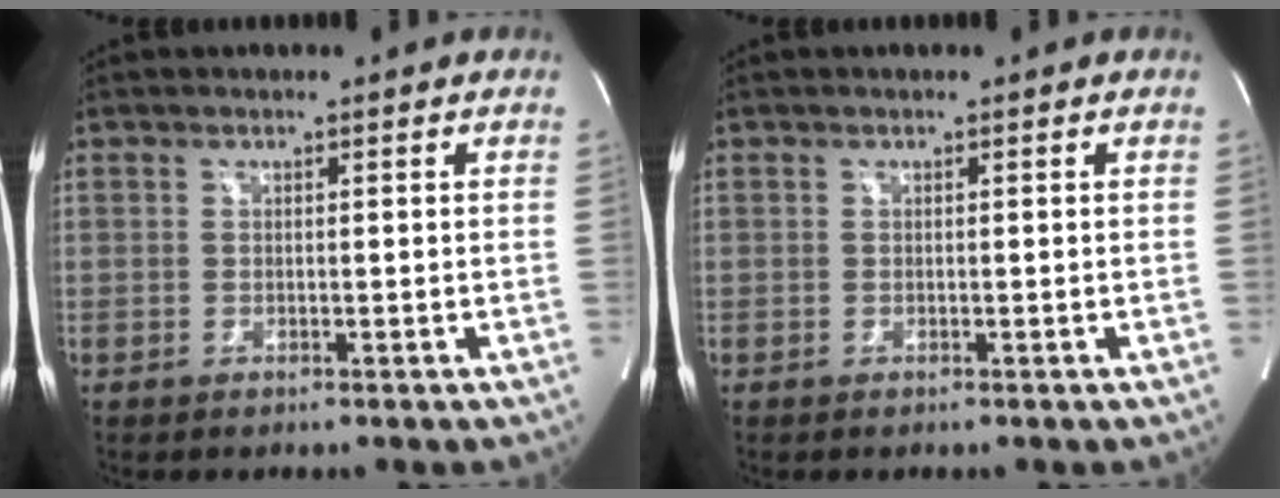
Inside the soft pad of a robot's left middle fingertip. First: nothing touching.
{"total": 0.0}